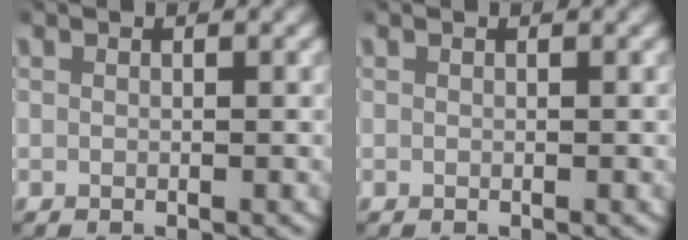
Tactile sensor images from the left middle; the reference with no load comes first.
{"total": 0.0}